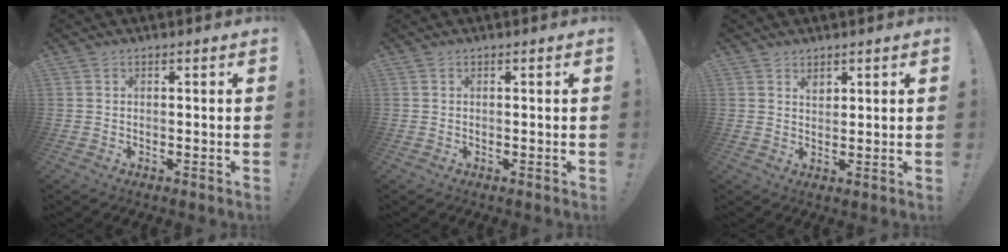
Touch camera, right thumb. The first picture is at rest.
{"total": 0.0}
{"total": 2.1, "force": [1.7, 1.0, 0.9], "torque": [-0.003, -0.010, 0.027]}